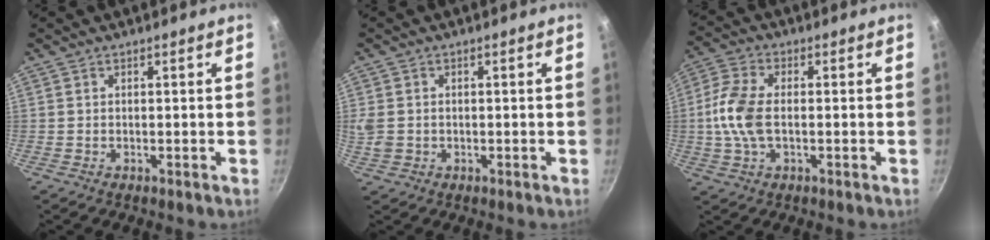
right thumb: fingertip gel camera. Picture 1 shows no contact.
{"total": 4.2, "force": [-0.1, 3.5, 2.3], "torque": [-0.047, -0.002, 0.001]}
{"total": 9.5, "force": [-0.6, 5.3, 7.9], "torque": [-0.165, 0.017, -0.022]}